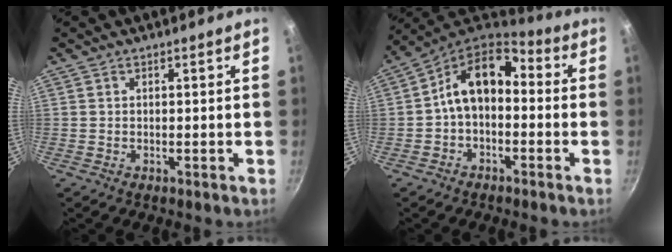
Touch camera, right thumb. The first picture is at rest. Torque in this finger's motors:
{"motor_torque": [0.09, 1.73, 1.31, -0.50, 0.43]}